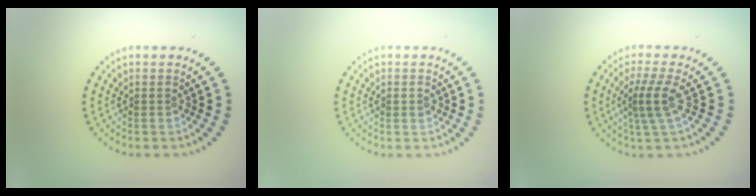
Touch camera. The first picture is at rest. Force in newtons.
{"total": 1.0, "press": 1.0, "slide": 0.1}
{"total": 2.9, "press": 2.1, "slide": 1.9}